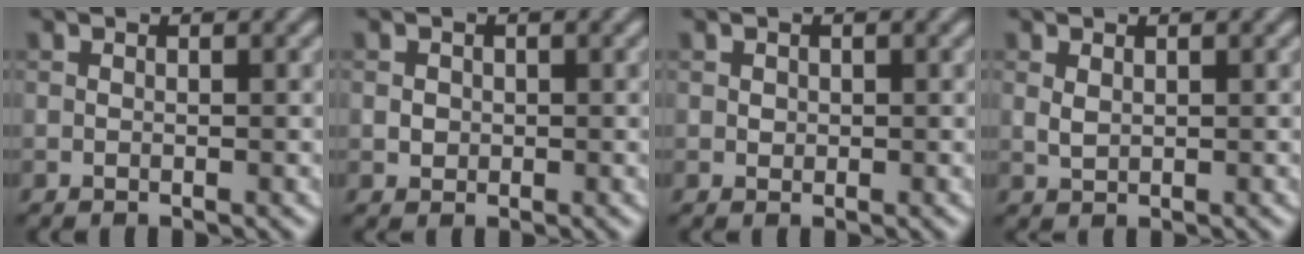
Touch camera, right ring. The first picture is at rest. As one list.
[{"total": 1.0, "force": [0.0, 0.9, 0.3], "torque": [0.000, -0.003, 0.001]}, {"total": 0.5, "force": [0.2, 0.5, 0.1], "torque": [0.000, -0.002, 0.004]}, {"total": 0.9, "force": [0.4, 0.5, 0.6], "torque": [-0.018, -0.001, 0.013]}]